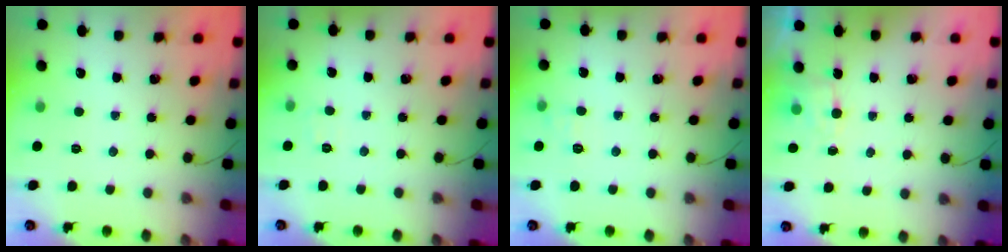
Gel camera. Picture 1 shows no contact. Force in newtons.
{"total": 2.0, "press": 1.7, "slide": 1.1}
{"total": 5.5, "press": 5.3, "slide": 1.5}
{"total": 4.4, "press": 4.2, "slide": 1.2}